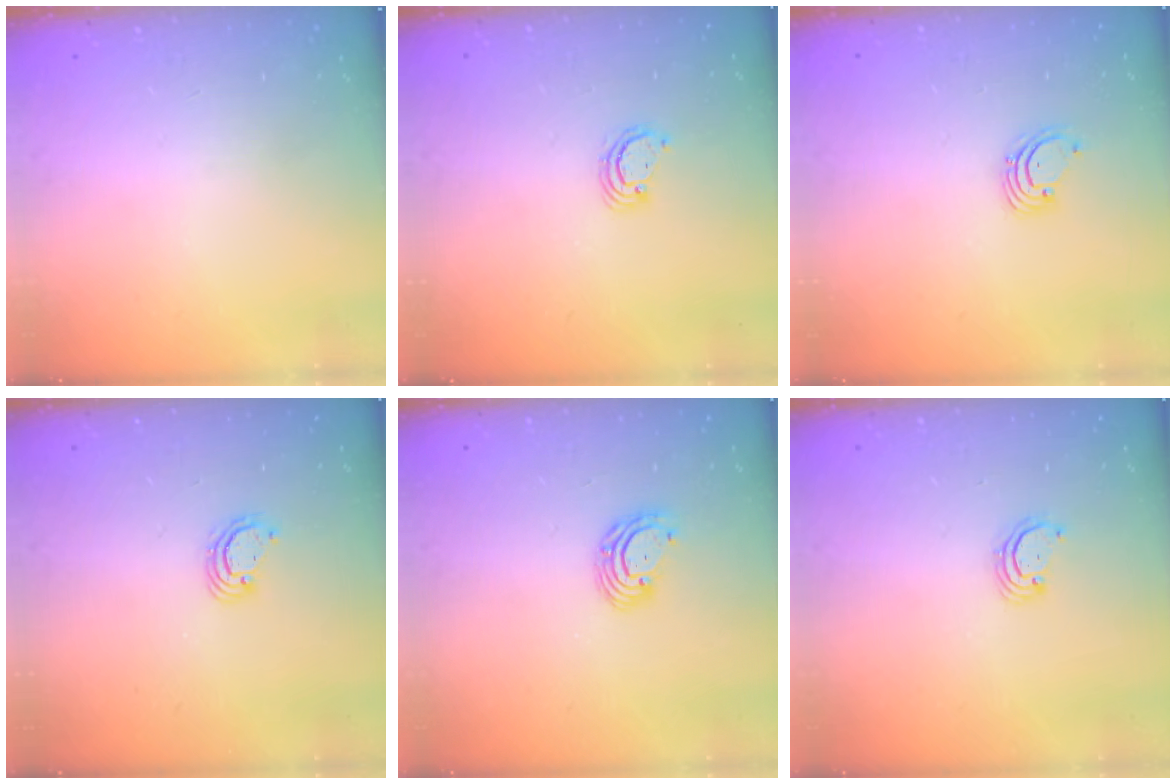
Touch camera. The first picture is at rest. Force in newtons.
{"total": 2.9, "press": 2.9, "slide": 0.3}
{"total": 1.6, "press": 1.6, "slide": 0.1}
{"total": 3.9, "press": 3.8, "slide": 0.4}
{"total": 5.7, "press": 5.7, "slide": 0.9}
{"total": 2.3, "press": 2.3, "slide": 0.2}